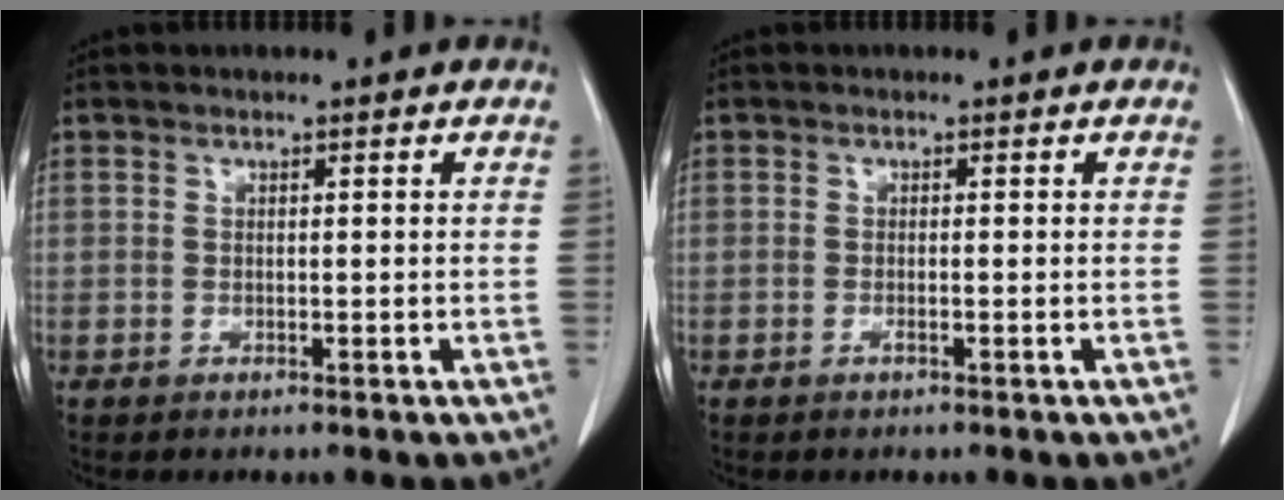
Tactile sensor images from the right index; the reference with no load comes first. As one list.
[{"total": 0.6, "force": [-0.3, -0.1, 0.5], "torque": [-0.010, 0.002, -0.004]}]